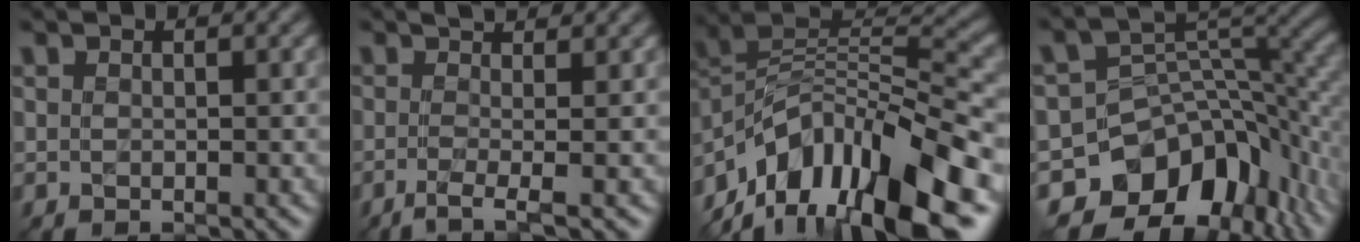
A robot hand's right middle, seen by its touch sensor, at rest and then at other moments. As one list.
[{"total": 3.9, "force": [-0.6, 1.1, 3.7], "torque": [-0.052, -0.003, -0.022]}, {"total": 13.7, "force": [-8.1, 5.8, 9.5], "torque": [-0.174, 0.025, -0.144]}, {"total": 12.4, "force": [-7.4, 7.9, 6.0], "torque": [-0.104, -0.005, -0.113]}]